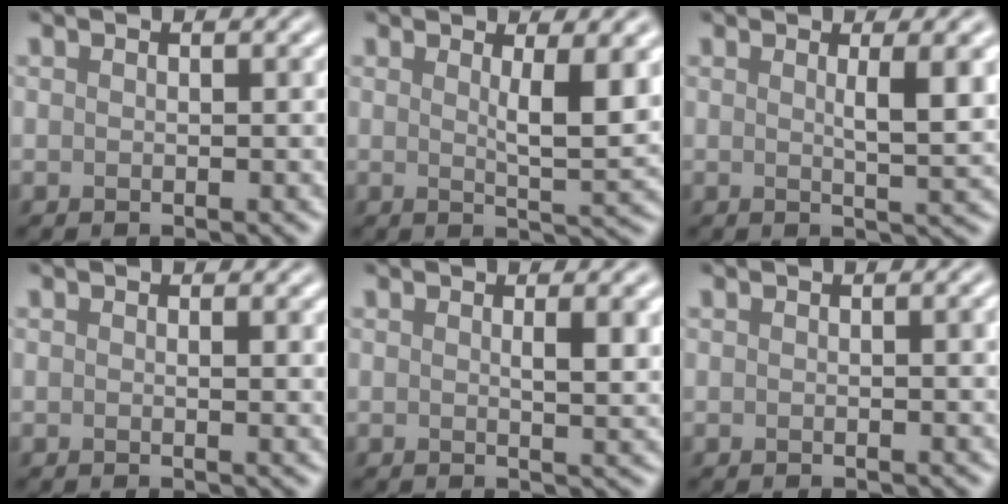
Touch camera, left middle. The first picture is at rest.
{"total": 3.9, "force": [1.2, 0.7, 3.7], "torque": [-0.050, -0.006, 0.026]}
{"total": 4.0, "force": [0.8, 0.8, 3.8], "torque": [-0.044, 0.002, 0.017]}
{"total": 0.7, "force": [0.2, 0.1, 0.6], "torque": [0.000, 0.003, 0.006]}
{"total": 3.1, "force": [0.7, 0.7, 2.9], "torque": [-0.026, 0.005, 0.015]}
{"total": 1.2, "force": [0.0, 0.2, 1.2], "torque": [-0.010, 0.008, 0.003]}